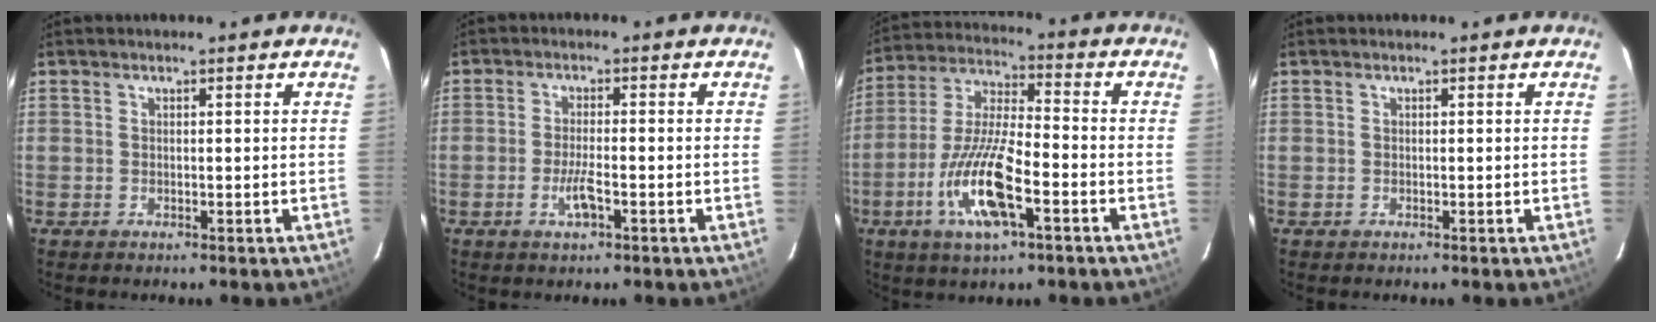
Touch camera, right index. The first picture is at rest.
{"total": 4.0, "force": [-1.9, 0.9, 3.4], "torque": [-0.070, -0.005, -0.036]}
{"total": 14.7, "force": [-6.1, 4.0, 12.8], "torque": [-0.270, -0.012, -0.119]}
{"total": 0.0}